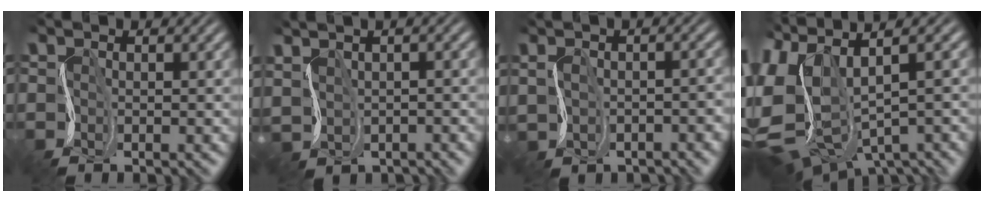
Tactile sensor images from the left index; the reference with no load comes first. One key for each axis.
{"total": 0.7, "fx": 0.0, "fy": -0.5, "fz": -0.4, "tx": -0.002, "ty": -0.016, "tz": 0.014}
{"total": 1.7, "fx": -1.4, "fy": 0.7, "fz": 0.7, "tx": -0.004, "ty": -0.009, "tz": -0.010}
{"total": 7.4, "fx": -0.6, "fy": 4.0, "fz": 6.2, "tx": -0.163, "ty": -0.013, "tz": 0.003}